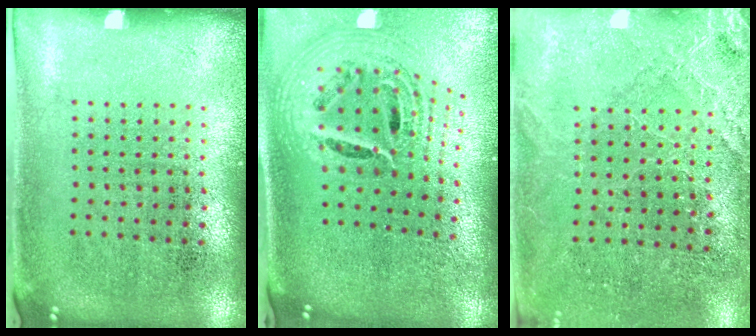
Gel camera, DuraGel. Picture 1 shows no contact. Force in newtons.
{"total": 2.5, "press": 1.8, "slide": 1.8}
{"total": 2.7, "press": 2.7, "slide": 0.3}